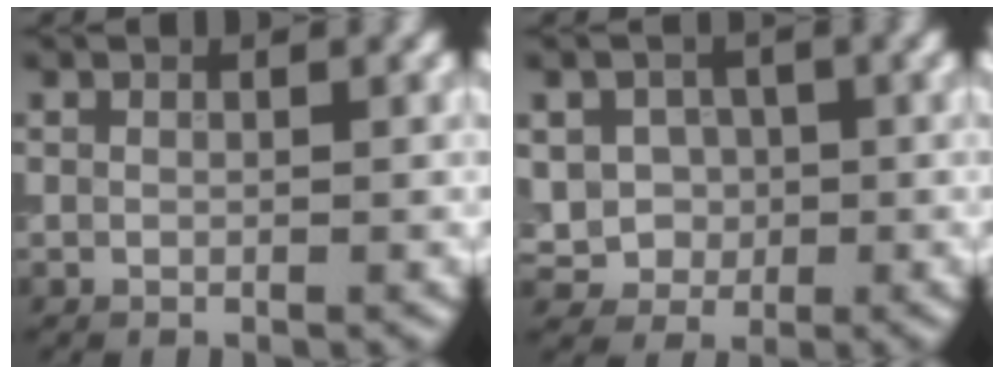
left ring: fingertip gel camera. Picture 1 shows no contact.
{"total": 3.5, "force": [-0.1, 3.2, 1.2], "torque": [-0.020, 0.001, -0.010]}